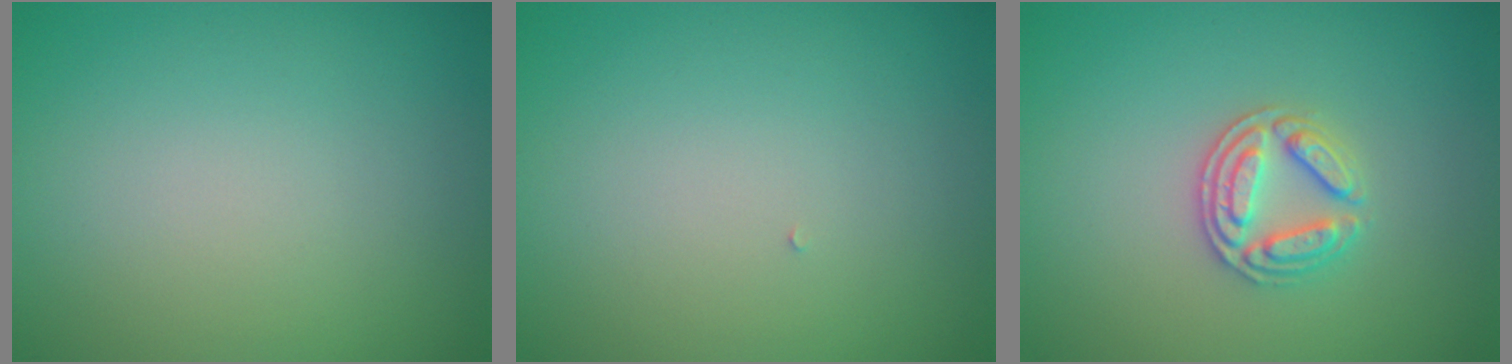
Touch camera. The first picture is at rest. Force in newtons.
{"total": 0.0}
{"total": 2.9, "press": 2.7, "slide": 0.9}